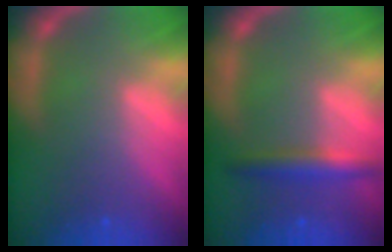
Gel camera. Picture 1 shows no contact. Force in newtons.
{"total": 3.0}